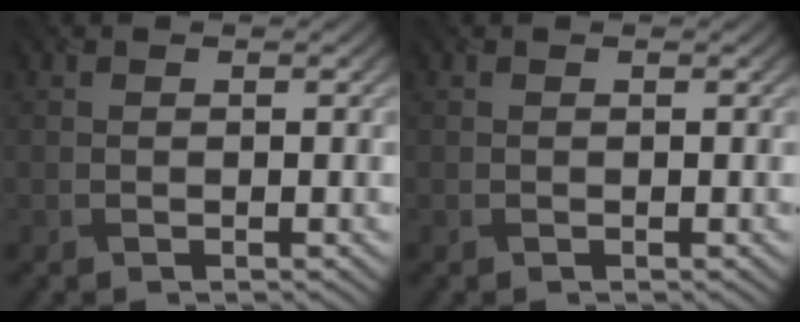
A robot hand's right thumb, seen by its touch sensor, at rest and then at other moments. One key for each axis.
{"total": 0.0}